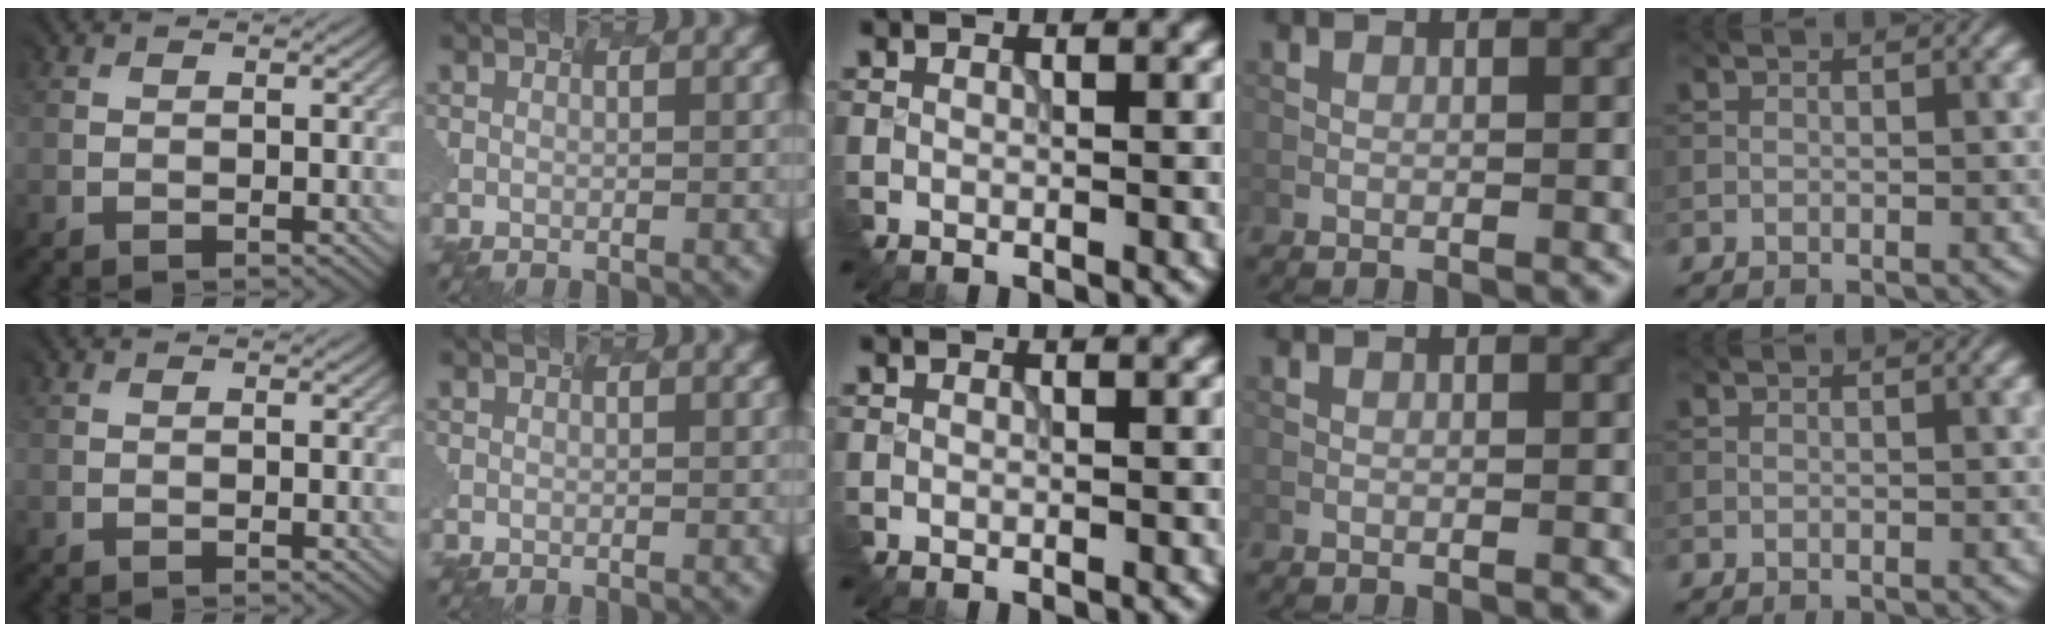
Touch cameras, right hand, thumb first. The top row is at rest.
{}